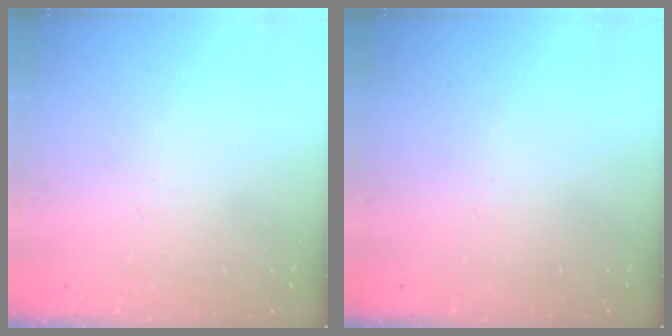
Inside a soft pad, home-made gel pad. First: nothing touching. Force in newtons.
{"total": 0.0}